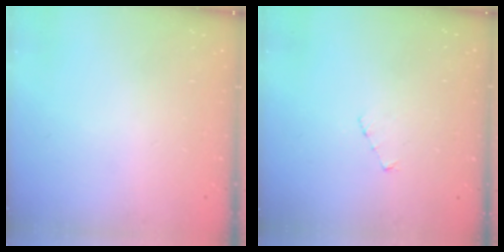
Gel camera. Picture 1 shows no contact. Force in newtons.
{"total": 3.5, "press": 3.5, "slide": 0.3}